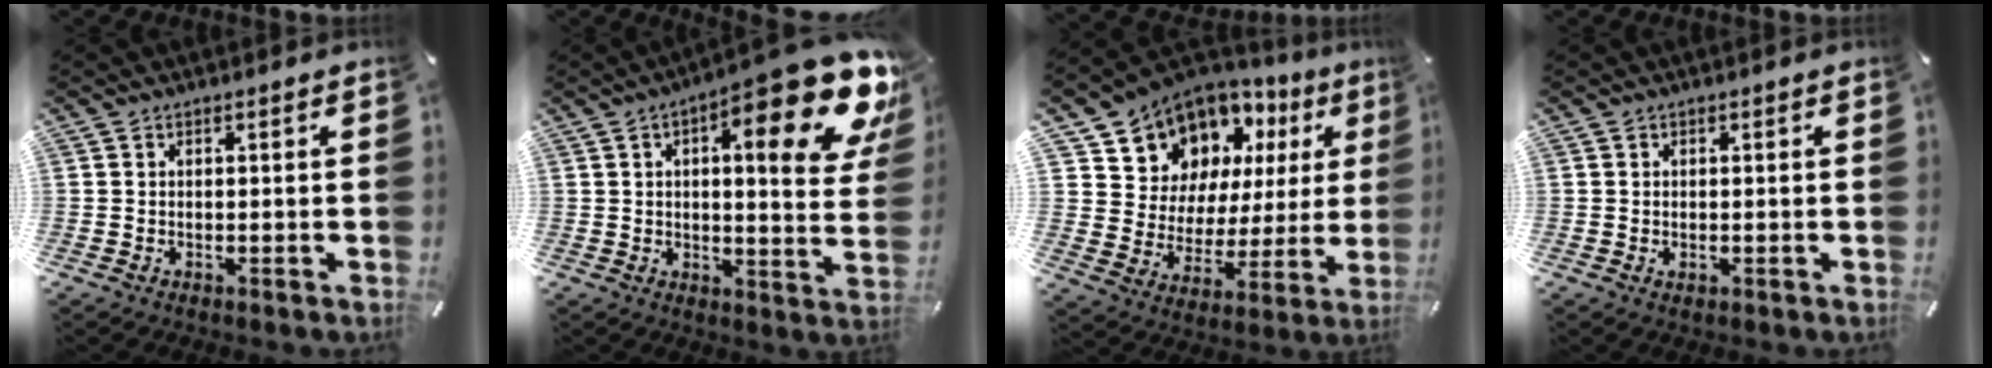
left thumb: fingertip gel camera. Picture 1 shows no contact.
{"total": 21.0, "force": [11.1, 5.8, 16.9], "torque": [-0.227, -0.081, 0.167]}
{"total": 11.8, "force": [8.4, 8.0, 1.8], "torque": [-0.058, -0.080, 0.158]}
{"total": 0.8, "force": [0.0, 0.7, 0.4], "torque": [0.000, 0.001, -0.003]}